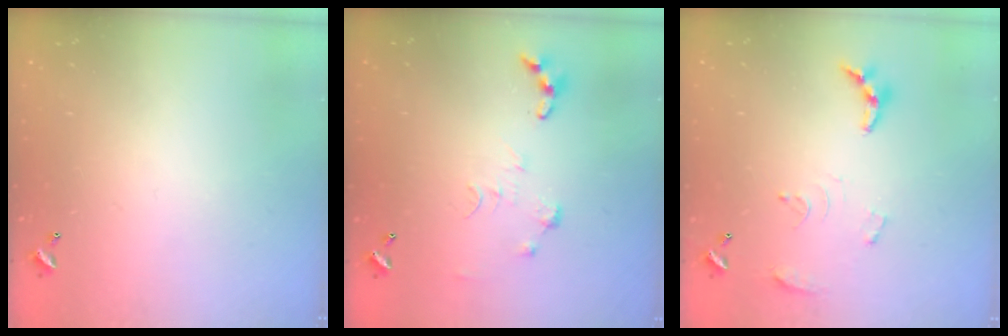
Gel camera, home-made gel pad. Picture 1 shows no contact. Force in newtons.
{"total": 0.7, "press": 0.7, "slide": 0.1}
{"total": 8.7, "press": 8.7, "slide": 0.5}